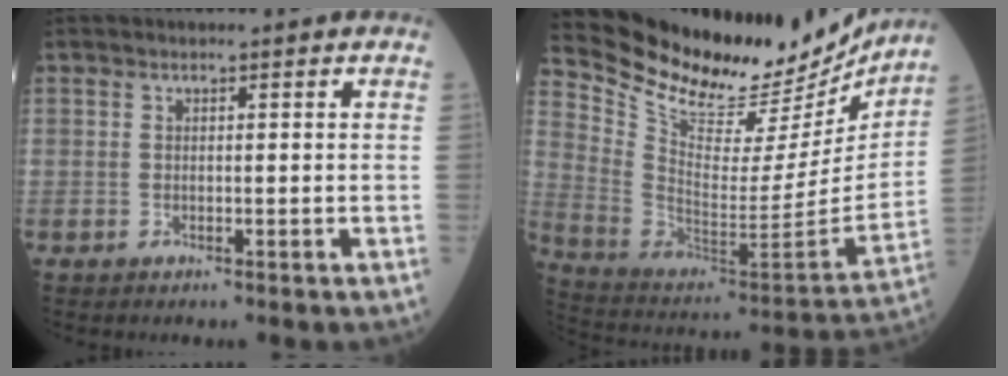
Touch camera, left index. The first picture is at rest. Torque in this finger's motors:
{"motor_torque": [1.00, -1.14, 0.11, 0.02]}